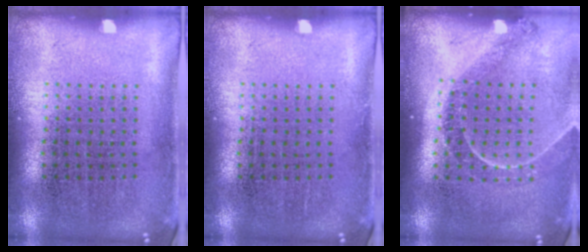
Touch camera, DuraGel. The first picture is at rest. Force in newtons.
{"total": 0.0}
{"total": 1.2, "press": 1.2, "slide": 0.2}